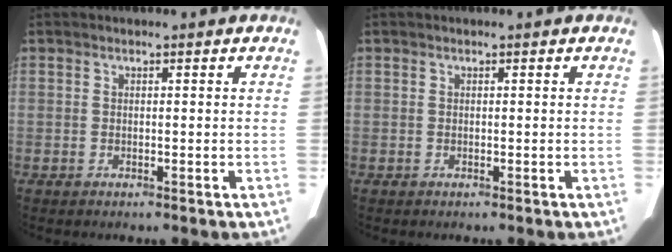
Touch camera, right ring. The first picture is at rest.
{"total": 0.0}